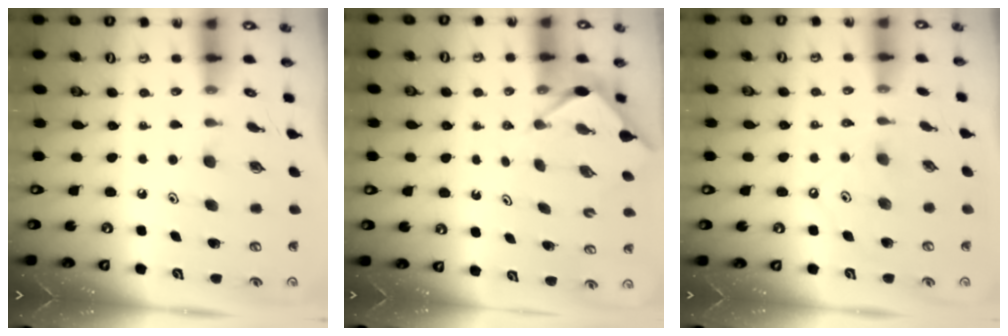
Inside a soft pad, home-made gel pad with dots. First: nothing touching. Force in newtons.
{"total": 2.8, "press": 2.7, "slide": 0.3}
{"total": 1.7, "press": 1.7, "slide": 0.3}